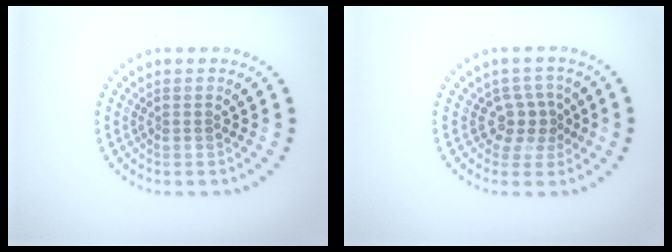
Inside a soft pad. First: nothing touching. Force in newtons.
{"total": 2.5, "press": 1.8, "slide": 1.7}